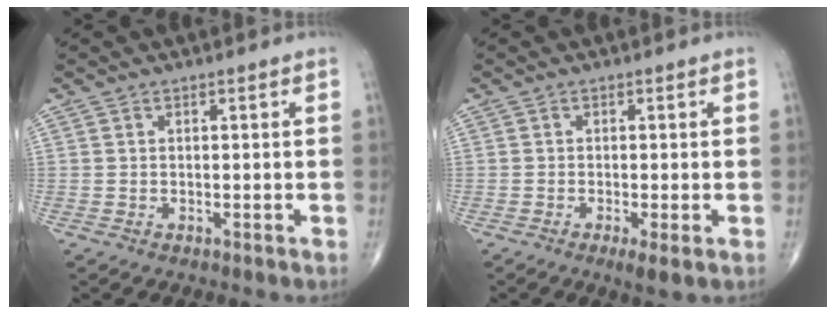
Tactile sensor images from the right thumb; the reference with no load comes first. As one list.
[{"total": 2.8, "force": [-1.1, 0.4, 2.5], "torque": [-0.051, -0.010, -0.022]}]